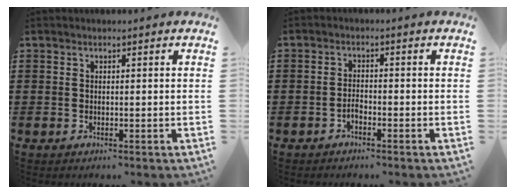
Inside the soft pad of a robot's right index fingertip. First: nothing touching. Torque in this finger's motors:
{"motor_torque": [1.53, 0.60, 0.07, -0.03]}